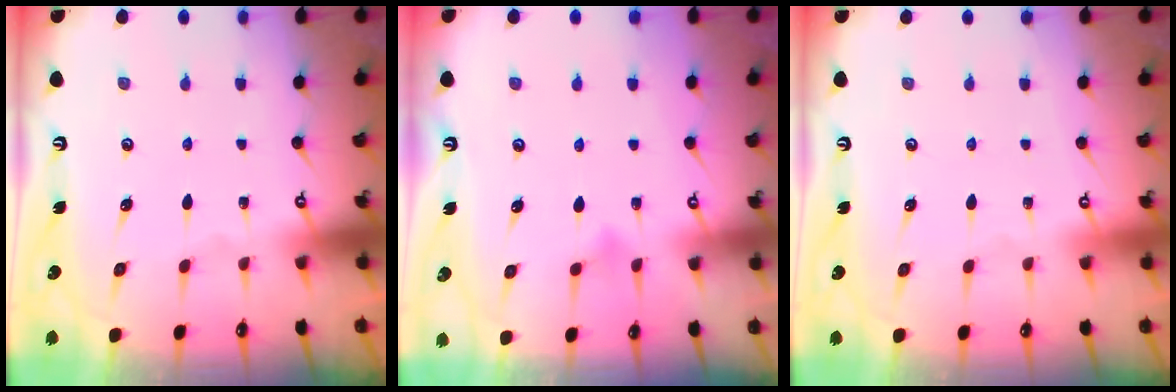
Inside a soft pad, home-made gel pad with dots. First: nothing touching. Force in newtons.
{"total": 3.7, "press": 3.6, "slide": 0.2}
{"total": 4.0, "press": 4.0, "slide": 0.1}